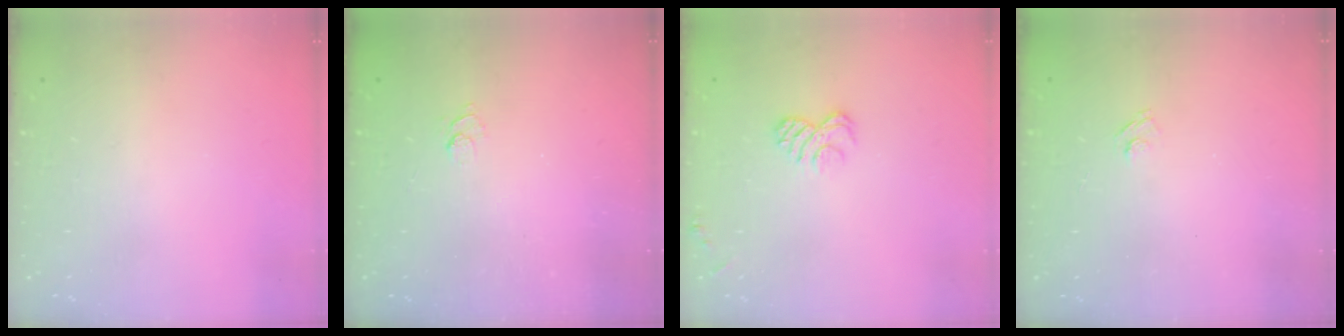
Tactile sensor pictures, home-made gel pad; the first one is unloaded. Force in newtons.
{"total": 2.5, "press": 2.0, "slide": 1.4}
{"total": 6.1, "press": 5.9, "slide": 1.4}
{"total": 2.7, "press": 2.5, "slide": 0.9}